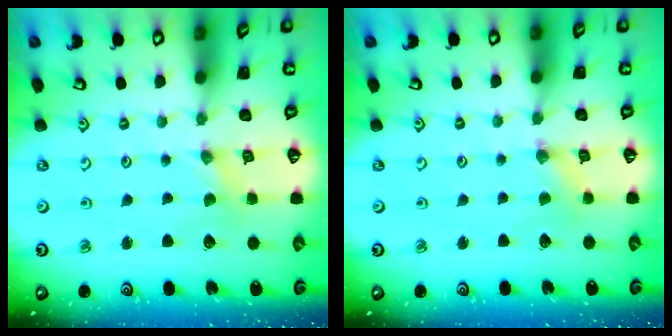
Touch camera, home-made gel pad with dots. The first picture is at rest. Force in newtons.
{"total": 0.6, "press": 0.6, "slide": 0.2}